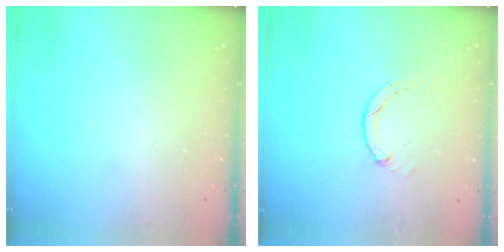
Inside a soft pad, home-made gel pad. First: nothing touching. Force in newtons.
{"total": 0.0}